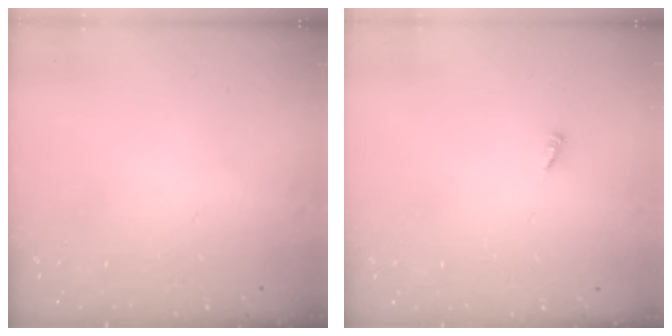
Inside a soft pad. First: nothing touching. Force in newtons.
{"total": 2.5, "press": 2.5, "slide": 0.1}